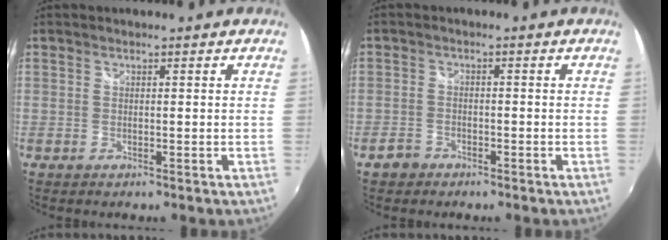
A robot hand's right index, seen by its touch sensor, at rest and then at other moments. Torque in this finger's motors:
{"motor_torque": [0.25, -0.08, 0.03, 0.00]}